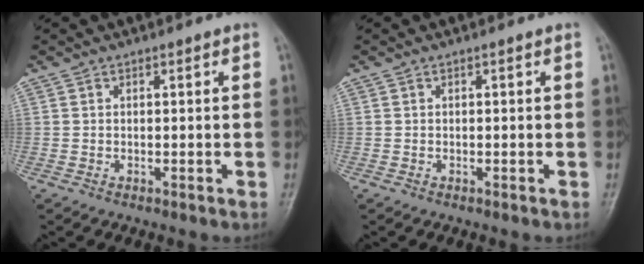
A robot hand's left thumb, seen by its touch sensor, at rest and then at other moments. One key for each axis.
{"total": 0.0}